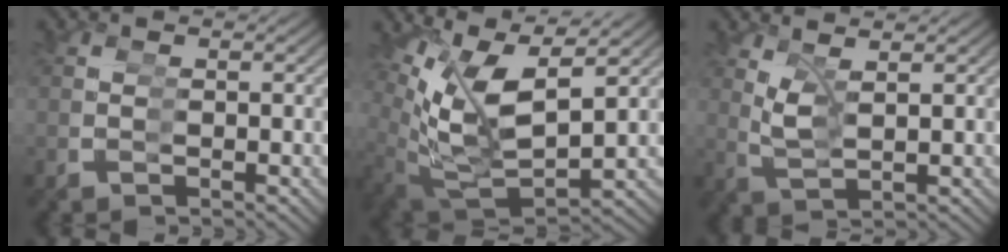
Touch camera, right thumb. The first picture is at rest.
{"total": 11.5, "force": [1.2, 7.7, 8.4], "torque": [-0.192, -0.044, 0.036]}
{"total": 2.6, "force": [1.7, 0.9, 1.8], "torque": [-0.043, -0.003, 0.039]}